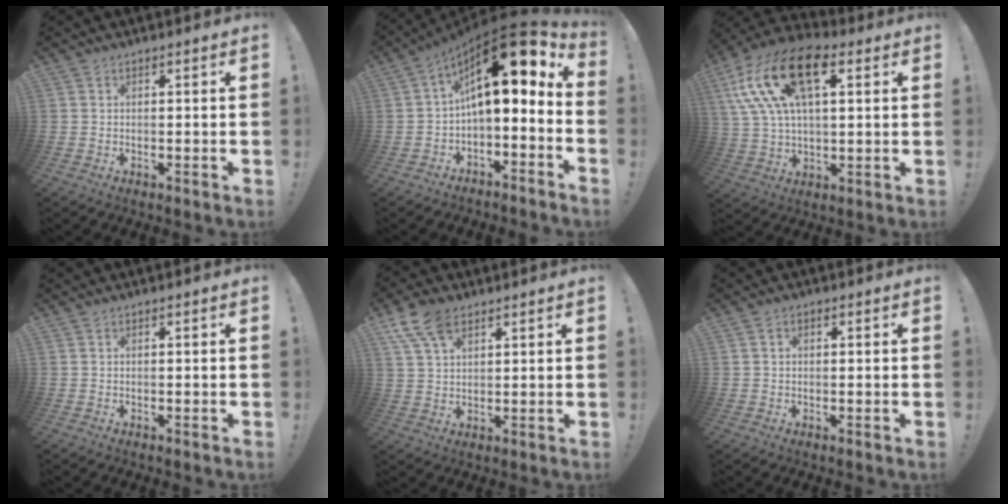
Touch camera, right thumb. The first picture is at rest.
{"total": 18.2, "force": [6.1, 7.0, 15.6], "torque": [-0.265, -0.039, 0.104]}
{"total": 20.9, "force": [7.8, 11.6, 15.6], "torque": [-0.298, -0.009, 0.139]}
{"total": 0.0}
{"total": 9.4, "force": [5.2, 5.1, 6.0], "torque": [-0.111, -0.009, 0.103]}
{"total": 1.2, "force": [-0.1, 0.9, 0.7], "torque": [-0.022, 0.008, -0.001]}